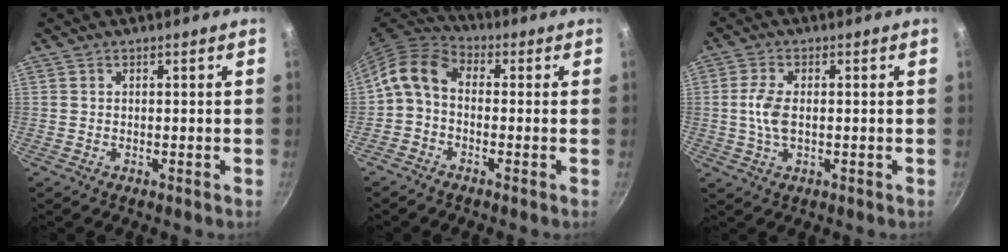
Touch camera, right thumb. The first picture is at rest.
{"total": 7.7, "force": [-1.2, 5.6, 5.2], "torque": [-0.101, 0.039, -0.043]}
{"total": 5.4, "force": [0.0, 2.9, 4.6], "torque": [-0.094, 0.006, -0.003]}